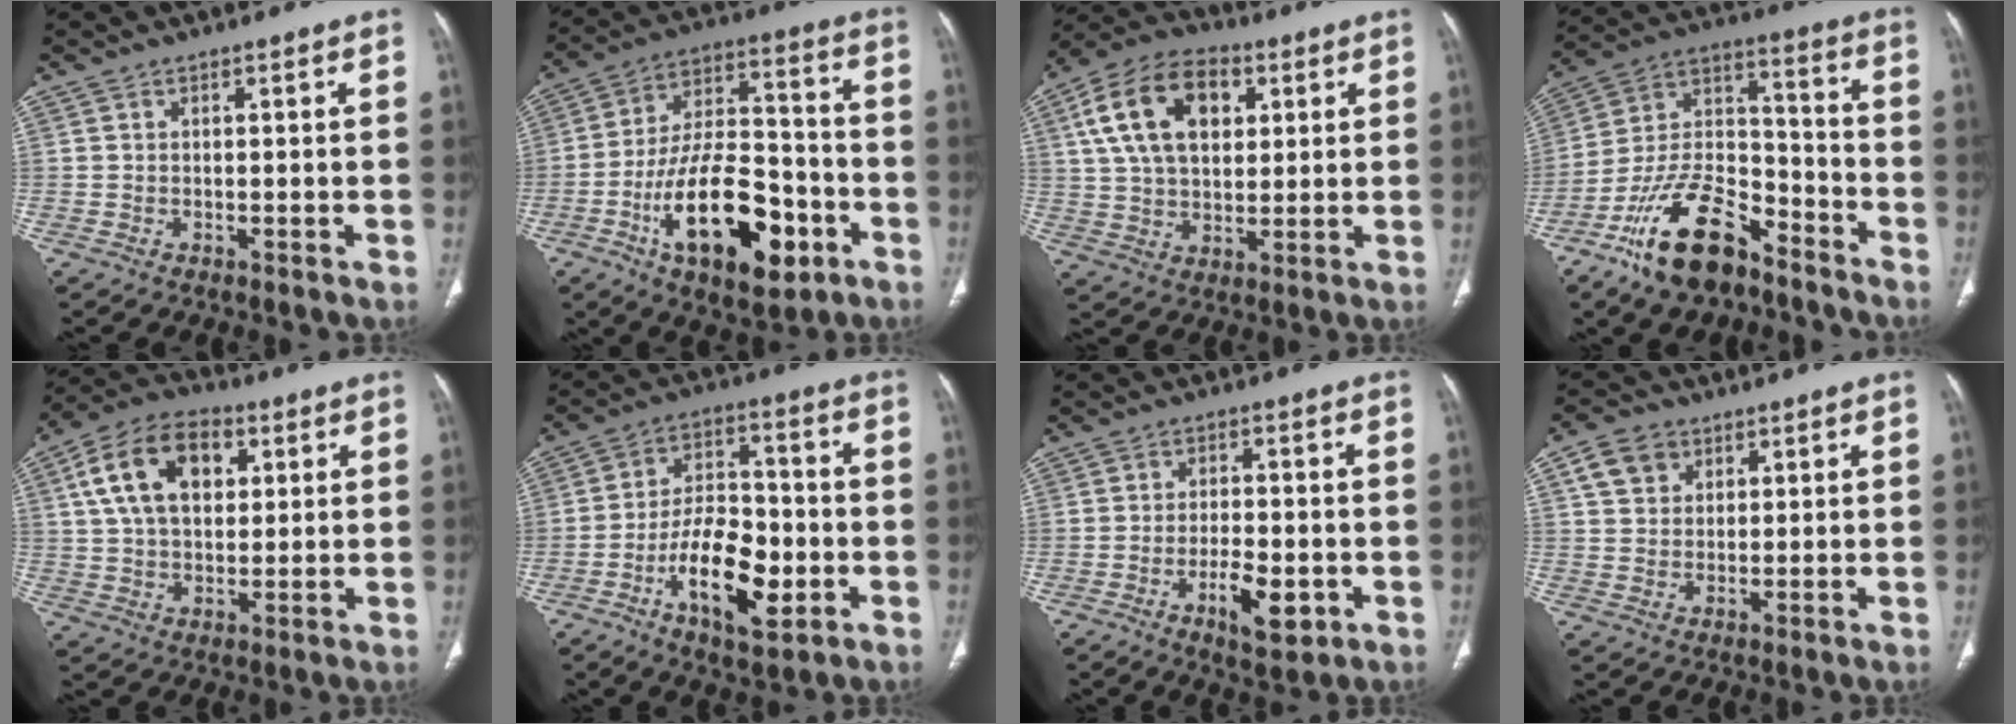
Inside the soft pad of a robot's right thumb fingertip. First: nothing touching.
{"total": 21.9, "force": [-8.7, 10.3, 17.3], "torque": [-0.266, 0.047, -0.134]}
{"total": 17.1, "force": [5.4, 10.8, 12.1], "torque": [-0.198, 0.004, 0.093]}
{"total": 18.4, "force": [-12.1, 8.6, 10.8], "torque": [-0.180, 0.084, -0.218]}
{"total": 15.4, "force": [4.8, 9.7, 10.9], "torque": [-0.175, 0.006, 0.082]}
{"total": 14.5, "force": [-5.0, 7.0, 11.7], "torque": [-0.179, 0.026, -0.083]}
{"total": 7.4, "force": [-2.7, 2.9, 6.2], "torque": [-0.098, 0.006, -0.039]}
{"total": 6.1, "force": [2.8, 4.8, 2.6], "torque": [-0.025, -0.007, 0.052]}